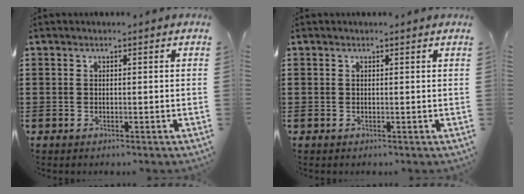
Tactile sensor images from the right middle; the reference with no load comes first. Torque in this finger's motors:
{"motor_torque": [0.04, 0.04, -0.02, 0.00]}